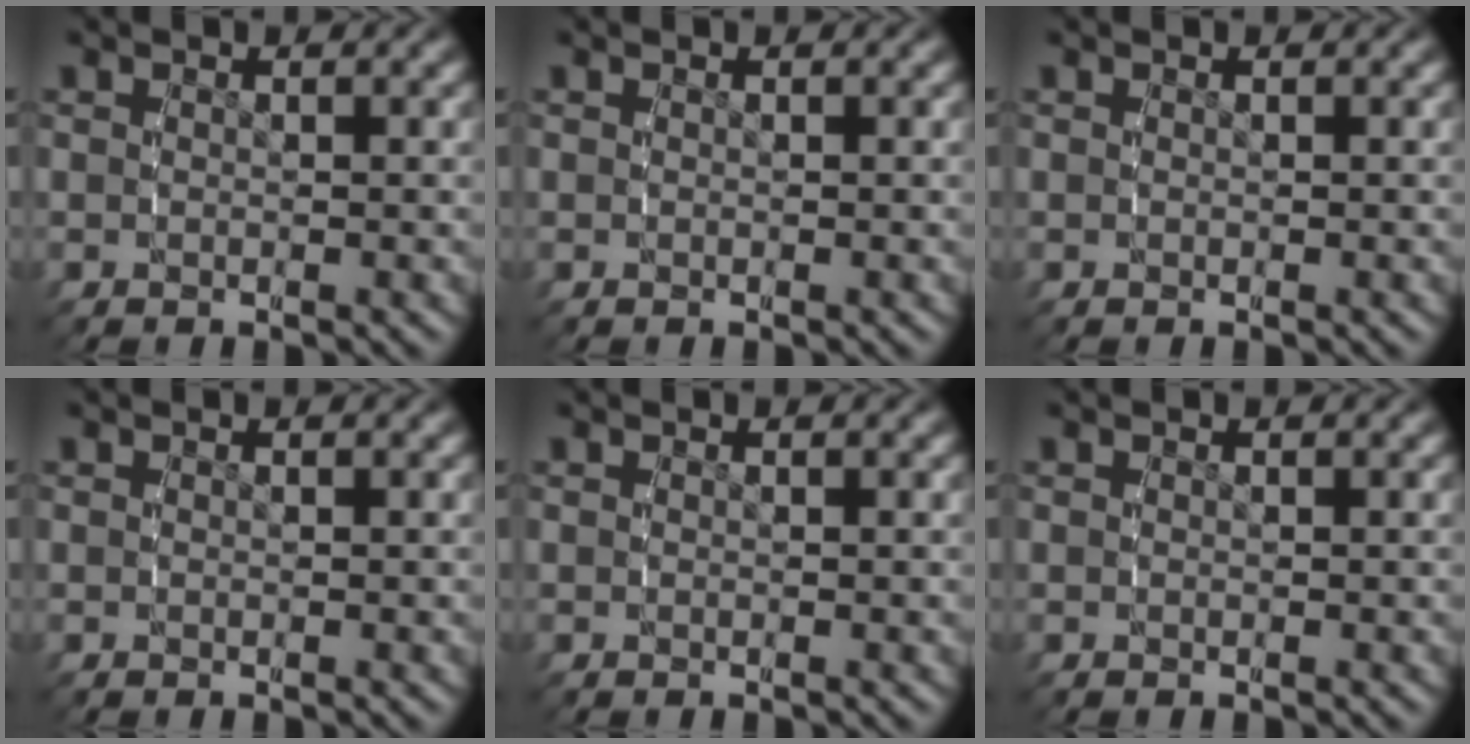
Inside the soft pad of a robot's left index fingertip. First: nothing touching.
{"total": 0.0}
{"total": 0.0}
{"total": 0.0}
{"total": 0.0}
{"total": 0.0}